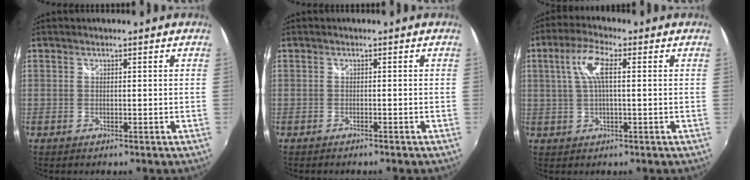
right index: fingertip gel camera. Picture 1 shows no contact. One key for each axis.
{"total": 1.2, "fx": -1.1, "fy": 0.3, "fz": 0.4, "tx": -0.016, "ty": -0.004, "tz": -0.020}
{"total": 6.5, "fx": 1.3, "fy": 1.6, "fz": 6.2, "tx": -0.121, "ty": 0.010, "tz": 0.026}